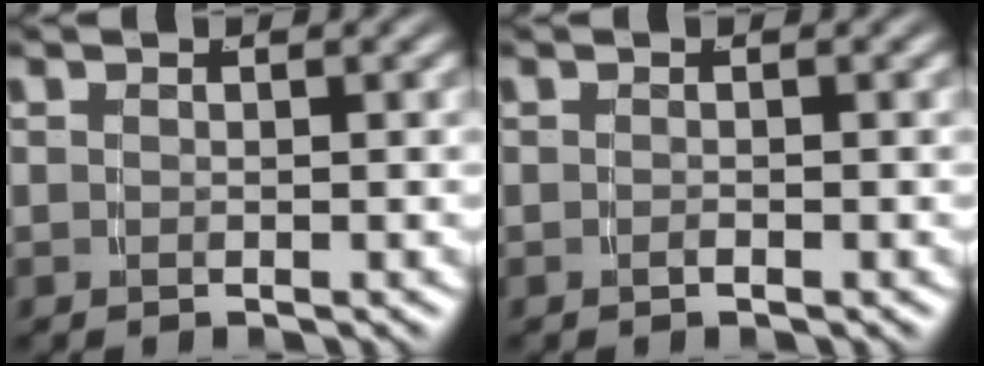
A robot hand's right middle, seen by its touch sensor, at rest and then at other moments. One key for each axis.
{"total": 0.5, "fx": -0.5, "fy": -0.2, "fz": 0.1, "tx": -0.006, "ty": -0.002, "tz": -0.007}